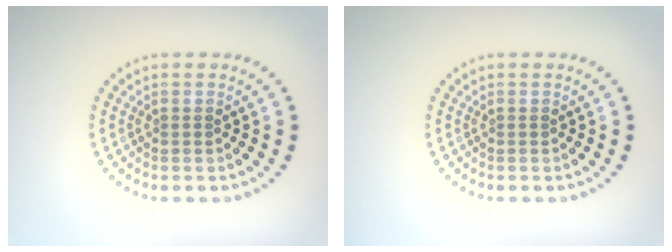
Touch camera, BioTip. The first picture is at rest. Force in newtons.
{"total": 0.0}